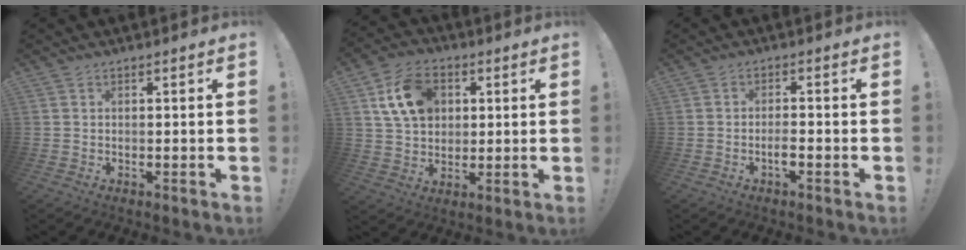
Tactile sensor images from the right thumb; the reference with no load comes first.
{"total": 14.4, "force": [4.8, 10.6, 8.6], "torque": [-0.135, -0.005, 0.096]}
{"total": 3.0, "force": [-1.6, 0.5, 2.4], "torque": [-0.049, 0.002, -0.026]}